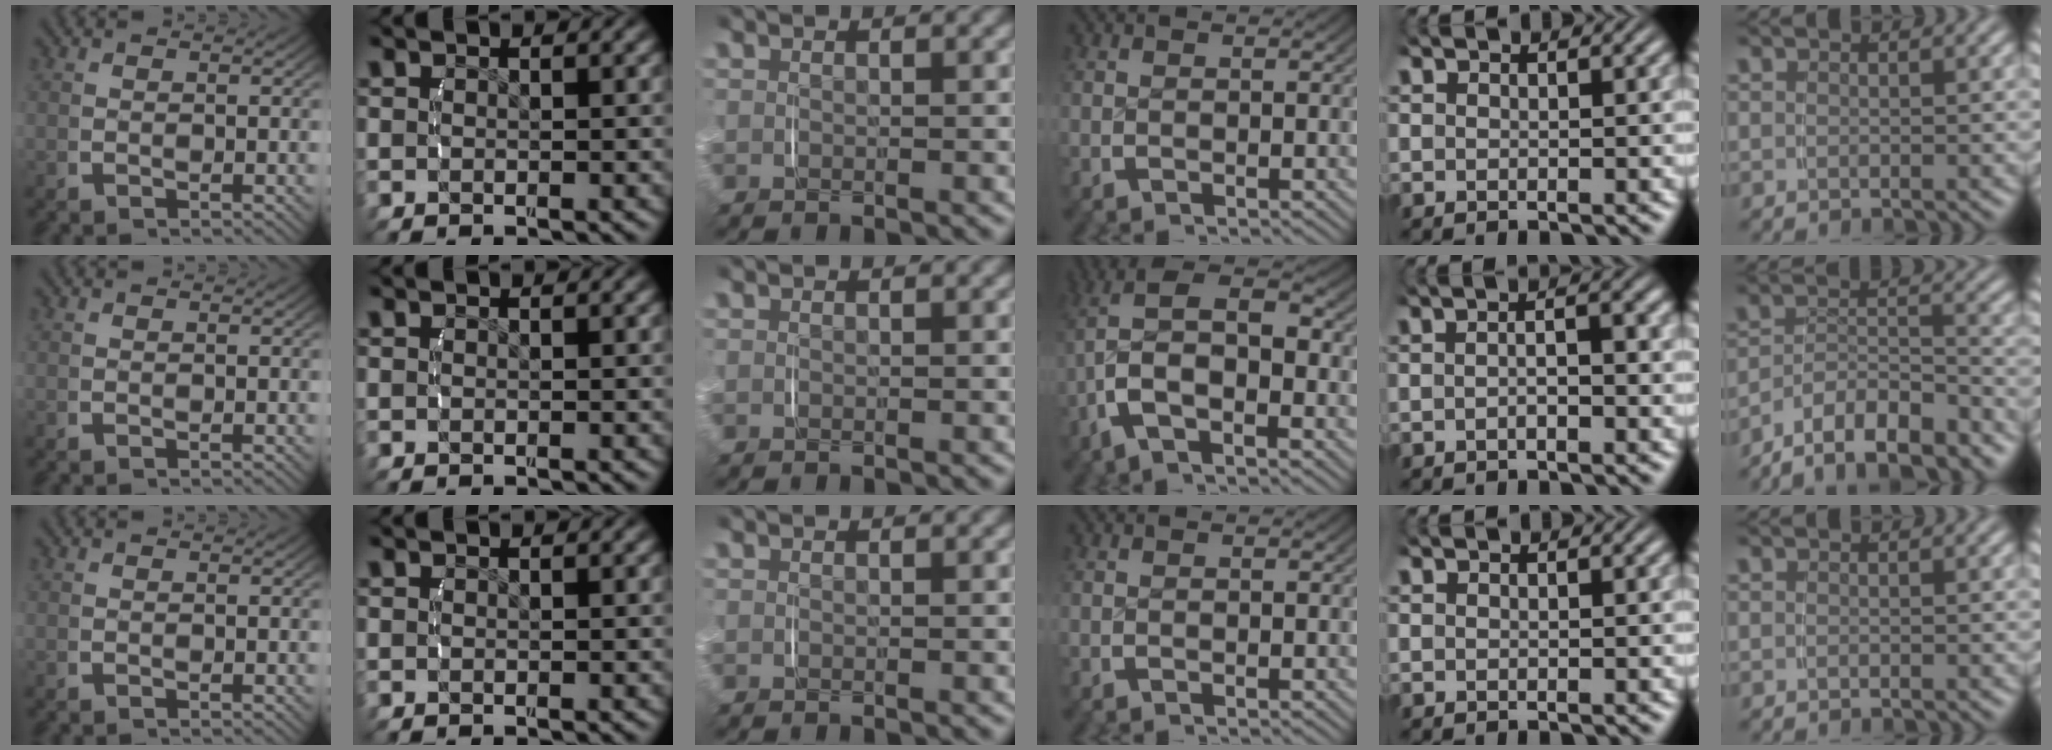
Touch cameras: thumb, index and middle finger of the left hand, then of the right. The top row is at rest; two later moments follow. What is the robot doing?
{"motion": "lift_and_place", "object": "napkin"}